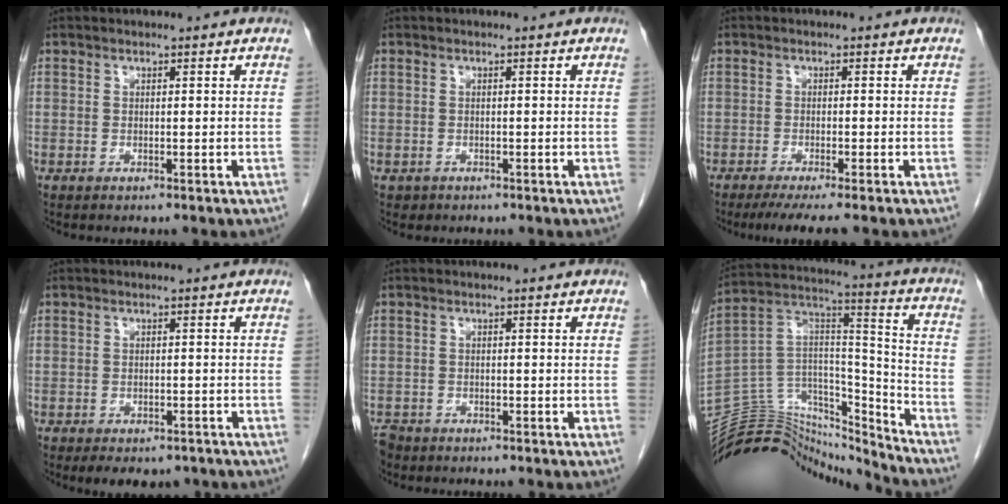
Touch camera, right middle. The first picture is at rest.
{"total": 0.6, "force": [-0.2, 0.5, -0.2], "torque": [-0.005, 0.004, -0.002]}
{"total": 4.8, "force": [-3.8, -0.4, 3.0], "torque": [-0.039, -0.012, -0.061]}
{"total": 6.7, "force": [-5.1, 3.3, 2.8], "torque": [-0.029, 0.004, -0.066]}
{"total": 2.9, "force": [-2.5, 1.4, 0.3], "torque": [-0.010, -0.003, -0.045]}
{"total": 20.4, "force": [-19.5, 5.7, 2.6], "torque": [-0.048, 0.085, -0.317]}